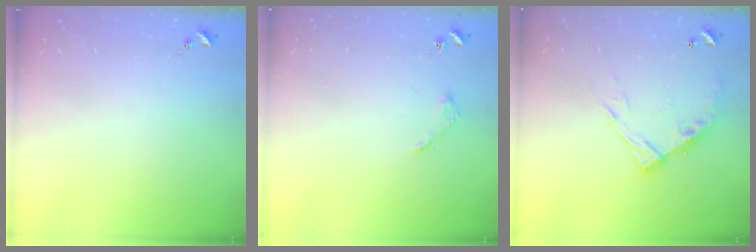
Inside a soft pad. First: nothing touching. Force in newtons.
{"total": 3.0, "press": 3.0, "slide": 0.4}
{"total": 13.3, "press": 13.2, "slide": 1.2}